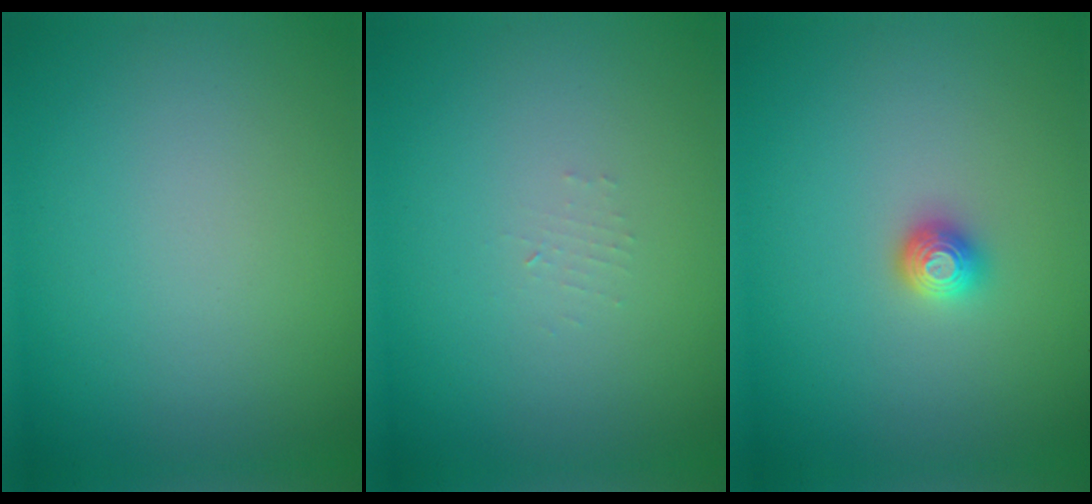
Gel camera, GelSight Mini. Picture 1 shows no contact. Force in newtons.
{"total": 0.7, "press": 0.7, "slide": 0.1}
{"total": 1.4, "press": 1.2, "slide": 0.6}